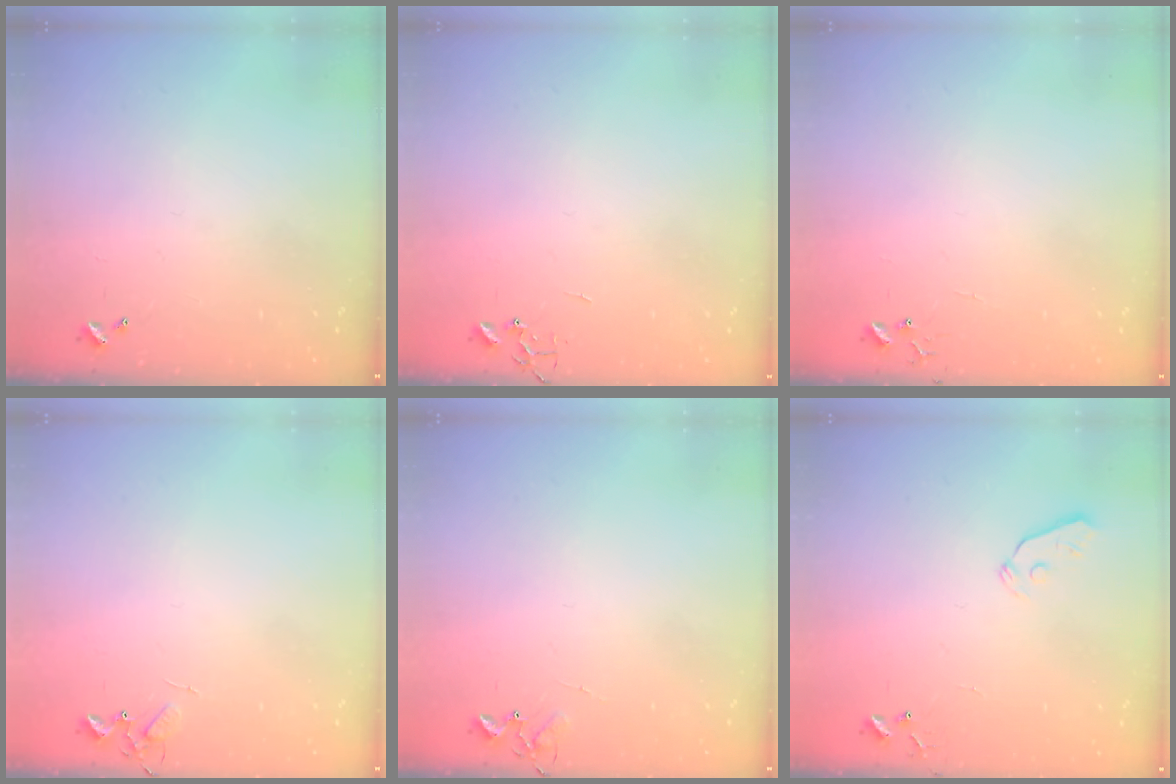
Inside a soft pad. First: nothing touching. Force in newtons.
{"total": 0.0}
{"total": 5.6, "press": 5.6, "slide": 0.4}
{"total": 5.9, "press": 5.9, "slide": 0.3}
{"total": 6.1, "press": 6.0, "slide": 0.6}
{"total": 3.3, "press": 3.2, "slide": 0.8}